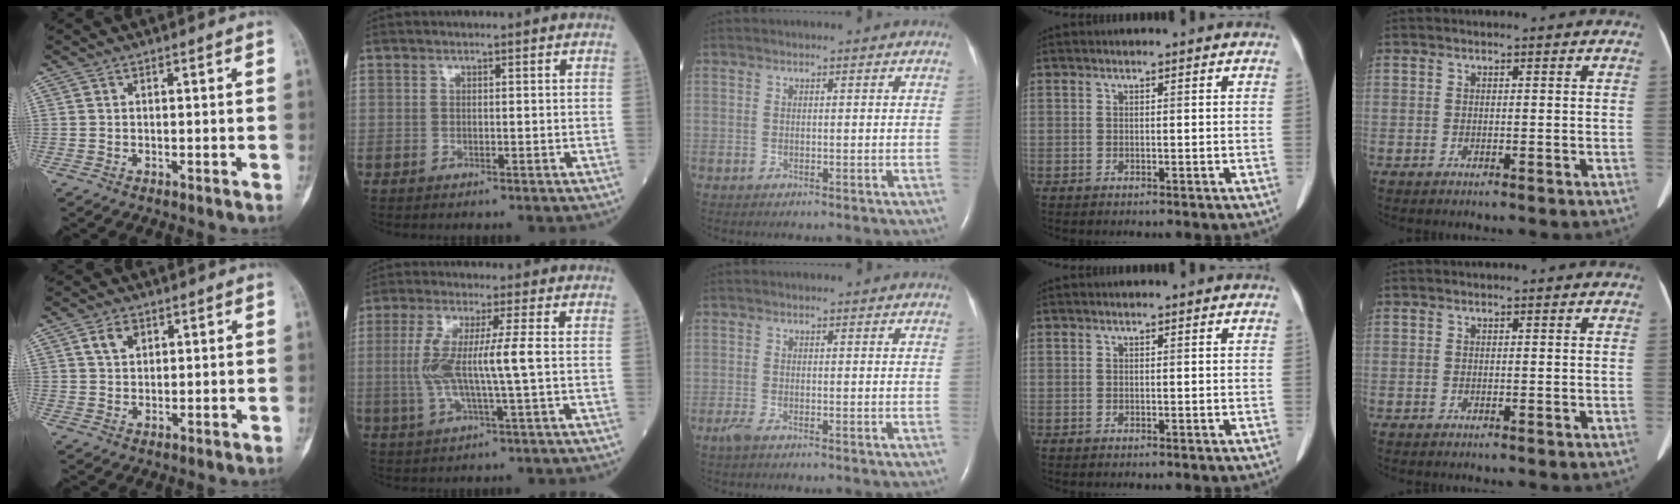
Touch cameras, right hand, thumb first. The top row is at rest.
{"thumb": {"total": 3.9, "force": [1.9, 2.6, 2.1], "torque": [-0.029, -0.005, 0.036]}, "index": {"total": 8.2, "force": [-0.1, -0.1, 8.2], "torque": [-0.177, 0.001, -0.004]}, "middle": {"total": 1.5, "force": [-1.0, 0.3, 1.0], "torque": [-0.034, -0.006, -0.022]}}